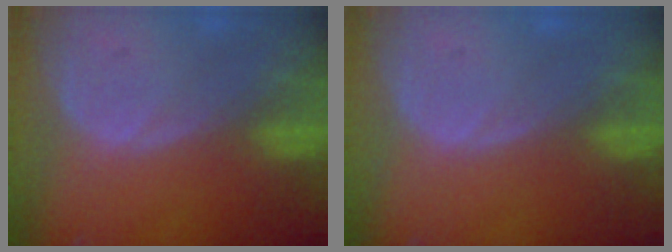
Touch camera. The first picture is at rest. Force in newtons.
{"total": 0.5, "press": 0.1, "slide": 0.5}